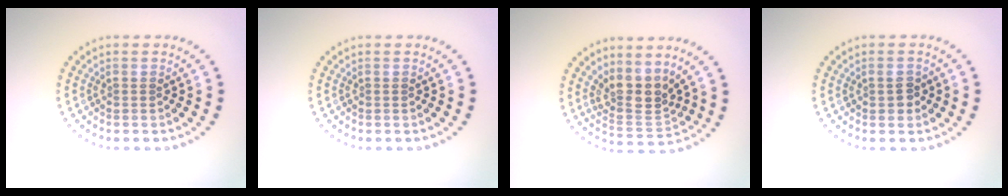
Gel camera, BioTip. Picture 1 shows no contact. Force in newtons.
{"total": 0.0}
{"total": 3.7, "press": 2.9, "slide": 2.3}
{"total": 1.5, "press": 1.5, "slide": 0.3}